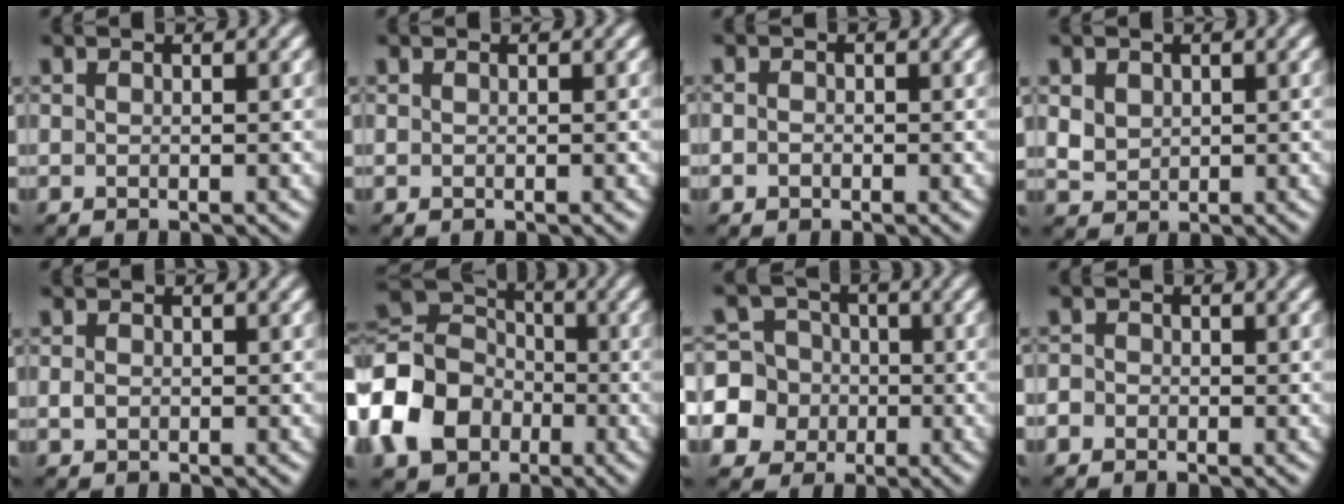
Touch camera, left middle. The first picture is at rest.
{"total": 0.0}
{"total": 0.9, "force": [-0.3, 0.8, 0.4], "torque": [-0.004, -0.004, -0.007]}
{"total": 2.2, "force": [0.7, 1.9, 0.9], "torque": [-0.024, -0.006, 0.018]}
{"total": 0.8, "force": [-0.1, 0.7, 0.5], "torque": [-0.009, -0.002, -0.003]}
{"total": 9.5, "force": [-3.0, 7.5, 4.9], "torque": [-0.112, 0.006, -0.081]}
{"total": 9.7, "force": [-2.2, 9.2, 2.1], "torque": [-0.070, -0.001, -0.065]}
{"total": 1.5, "force": [-0.5, 1.4, 0.5], "torque": [0.004, 0.005, -0.018]}